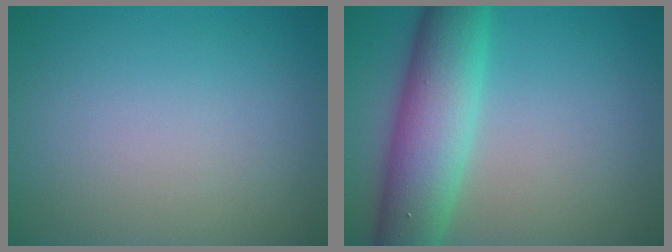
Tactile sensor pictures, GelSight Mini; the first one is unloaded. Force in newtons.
{"total": 8.2, "press": 8.2, "slide": 0.3}